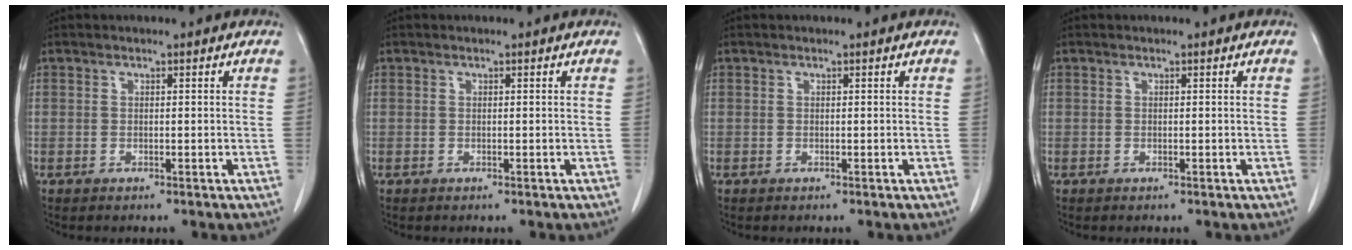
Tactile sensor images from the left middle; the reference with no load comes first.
{"total": 0.0}
{"total": 0.0}
{"total": 0.0}